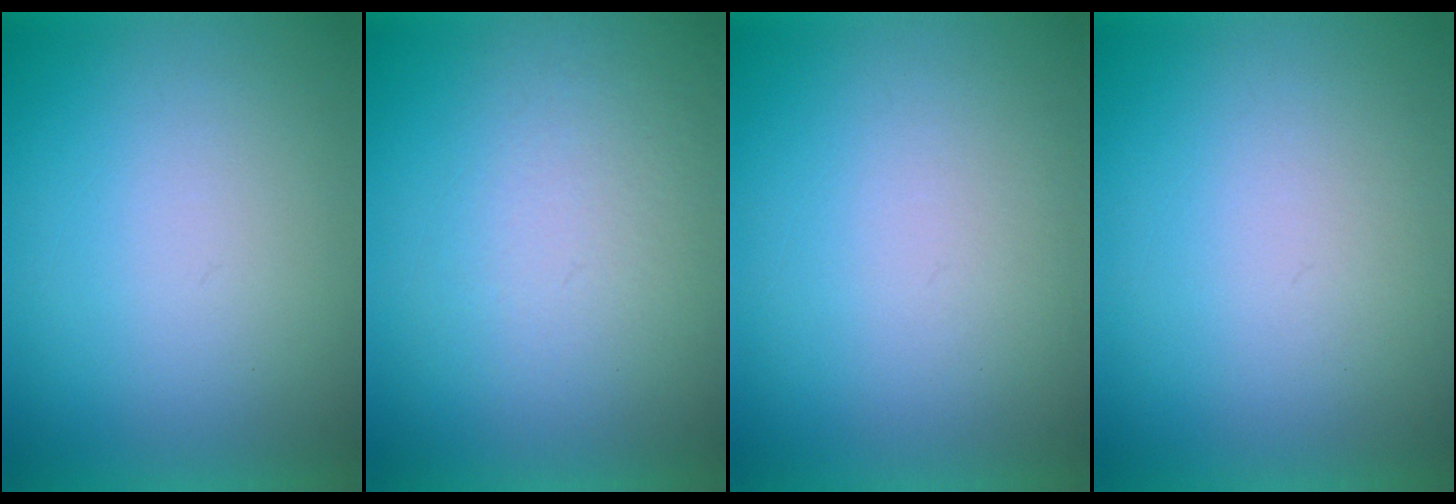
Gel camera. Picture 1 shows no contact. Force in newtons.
{"total": 4.7}
{"total": 1.1}
{"total": 1.1}